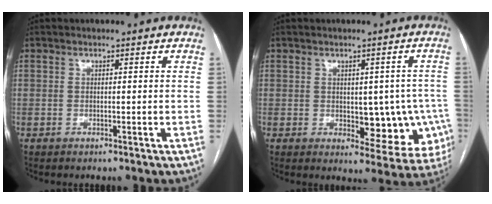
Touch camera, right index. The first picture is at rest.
{"total": 10.2, "force": [-1.5, 5.2, 8.6], "torque": [-0.081, 0.014, -0.002]}